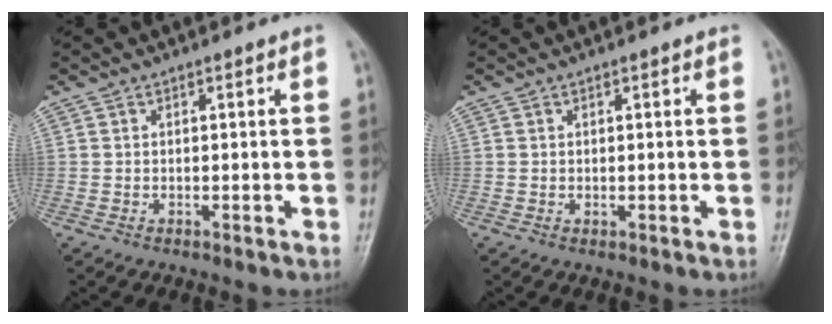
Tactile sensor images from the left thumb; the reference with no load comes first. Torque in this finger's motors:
{"motor_torque": [-0.31, -0.12, 0.06, -0.01, 0.00]}